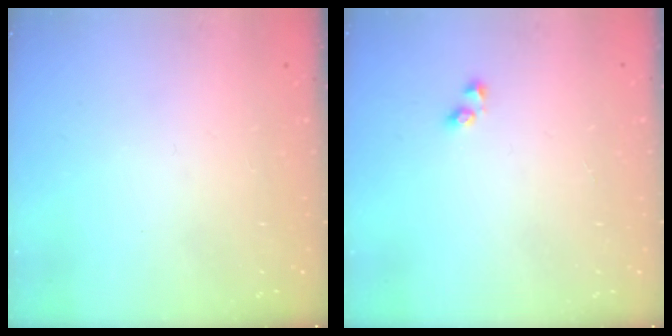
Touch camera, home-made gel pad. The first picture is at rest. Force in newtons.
{"total": 2.0, "press": 1.7, "slide": 1.0}